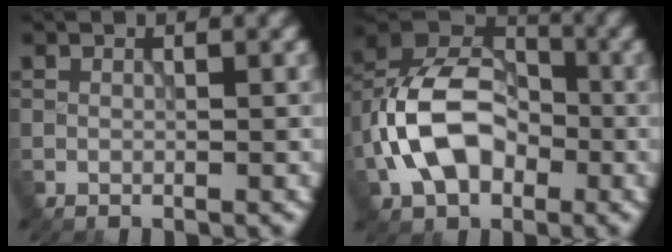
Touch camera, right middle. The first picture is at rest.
{"total": 9.3, "force": [-2.3, 6.3, 6.4], "torque": [-0.125, 0.017, -0.054]}